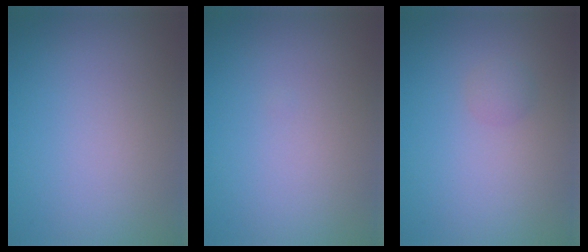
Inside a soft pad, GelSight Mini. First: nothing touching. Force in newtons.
{"total": 0.0}
{"total": 1.0, "press": 1.0, "slide": 0.0}